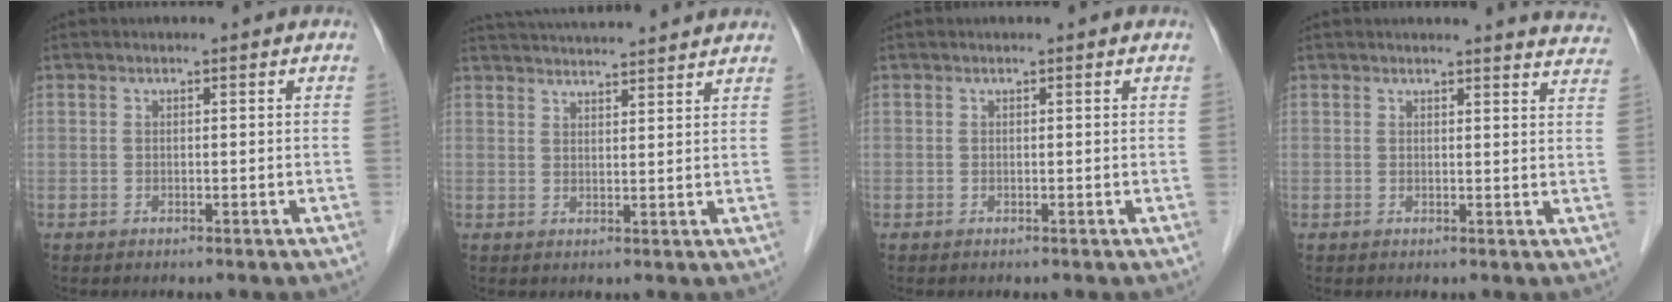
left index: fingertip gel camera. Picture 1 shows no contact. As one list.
[{"total": 13.0, "force": [12.3, 0.5, 4.3], "torque": [-0.079, 0.032, 0.172]}, {"total": 0.0}, {"total": 7.6, "force": [7.5, 0.1, 0.9], "torque": [0.003, -0.040, 0.053]}]